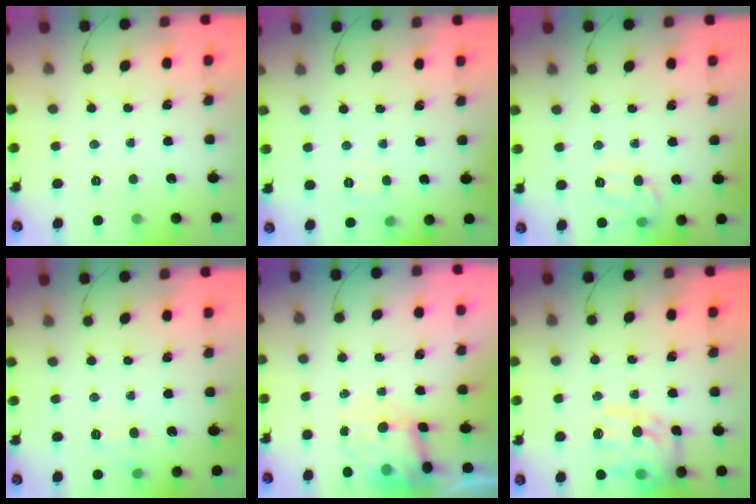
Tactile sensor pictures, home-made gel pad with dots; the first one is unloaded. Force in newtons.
{"total": 6.2, "press": 6.0, "slide": 1.5}
{"total": 10.3, "press": 10.3, "slide": 0.3}
{"total": 6.6, "press": 6.4, "slide": 1.7}
{"total": 7.3, "press": 7.2, "slide": 1.4}
{"total": 16.4, "press": 16.1, "slide": 2.7}